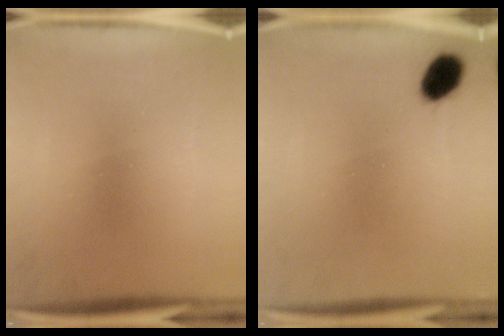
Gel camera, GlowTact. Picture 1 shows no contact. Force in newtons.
{"total": 5.4}